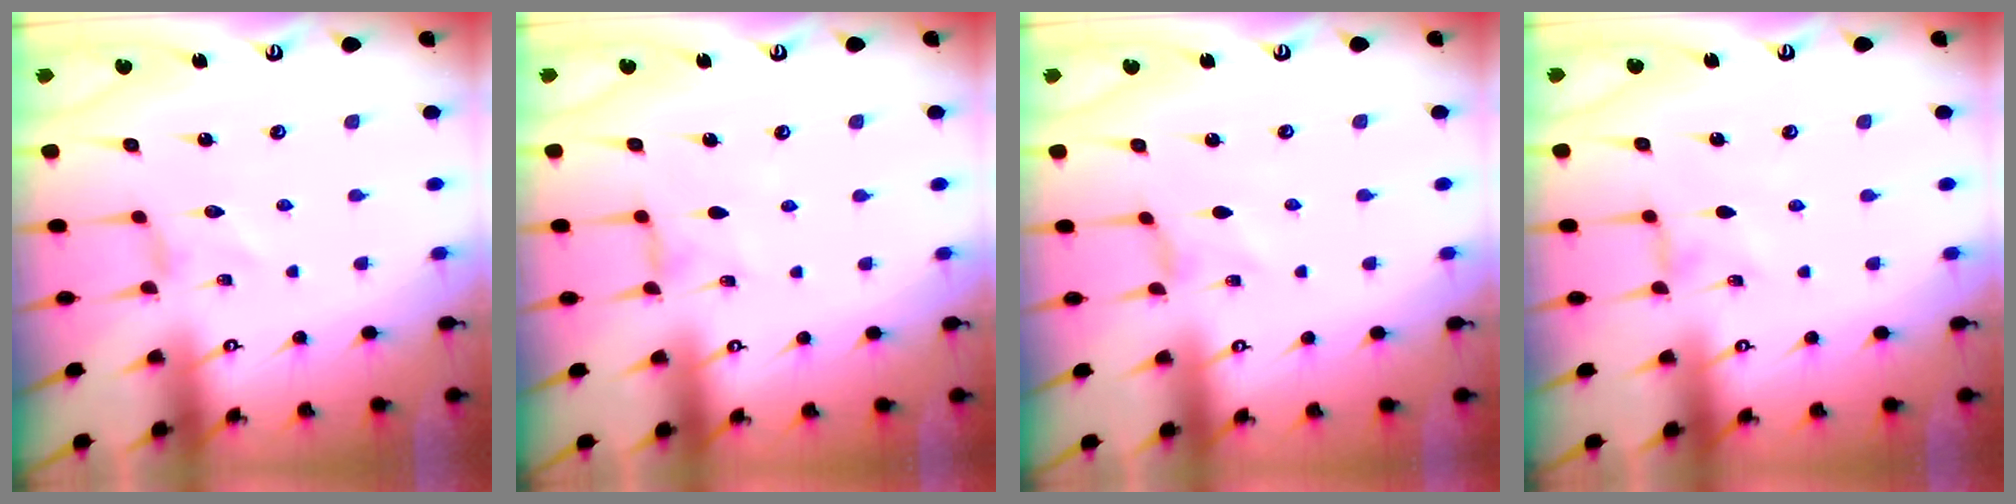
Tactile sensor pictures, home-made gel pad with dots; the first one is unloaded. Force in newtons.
{"total": 1.7, "press": 1.7, "slide": 0.3}
{"total": 0.0}
{"total": 0.0}